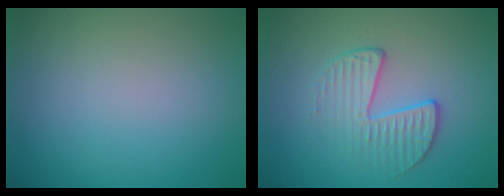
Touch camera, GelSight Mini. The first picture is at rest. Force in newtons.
{"total": 2.8, "press": 2.0, "slide": 1.9}